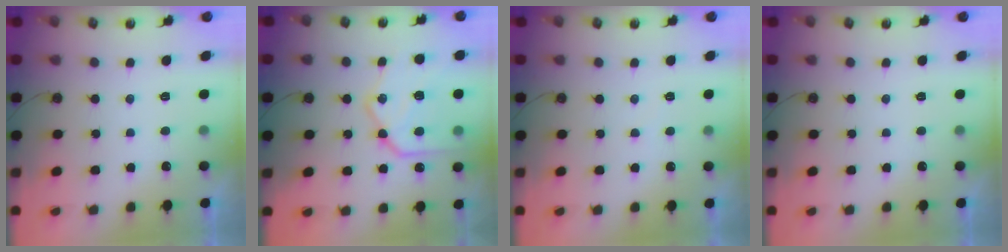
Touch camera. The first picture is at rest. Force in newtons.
{"total": 20.4, "press": 20.3, "slide": 1.6}
{"total": 2.4, "press": 2.4, "slide": 0.4}
{"total": 0.0}